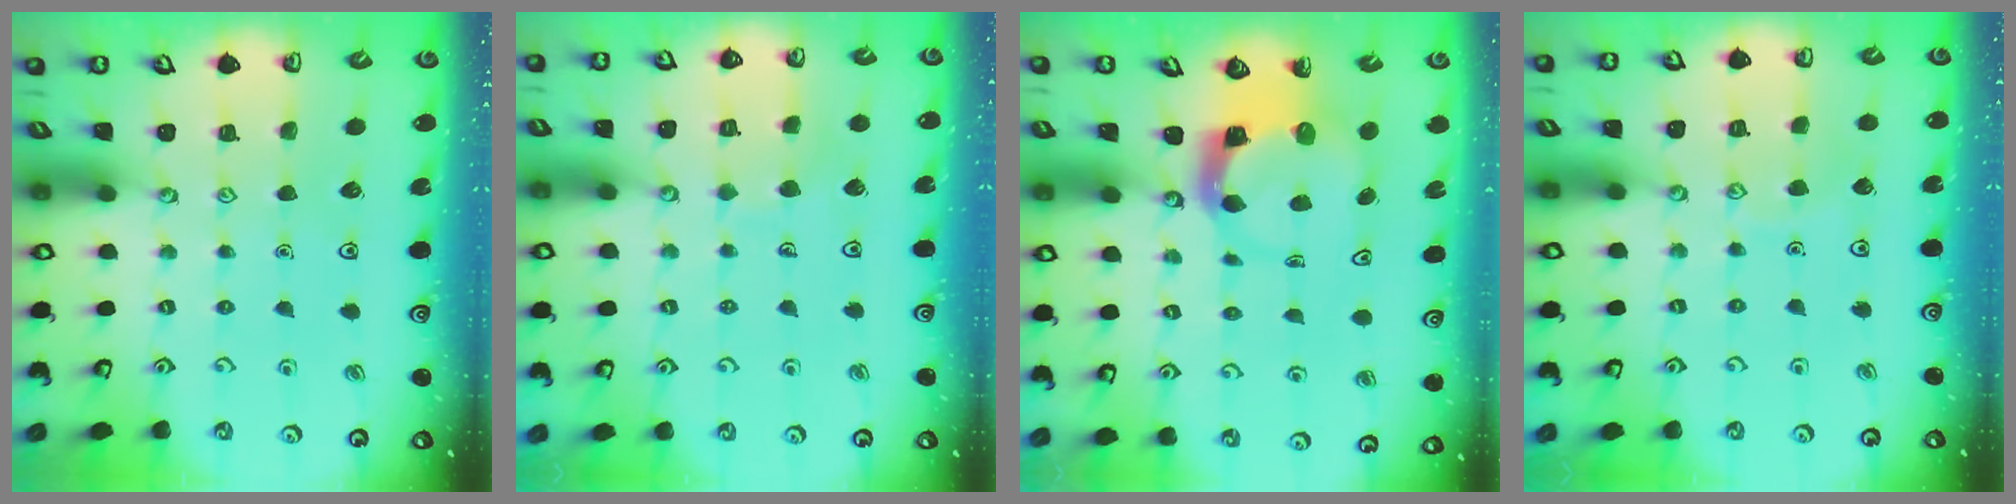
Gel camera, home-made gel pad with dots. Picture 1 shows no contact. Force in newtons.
{"total": 5.5, "press": 5.5, "slide": 0.3}
{"total": 3.8, "press": 3.8, "slide": 0.6}
{"total": 4.0, "press": 4.0, "slide": 0.4}